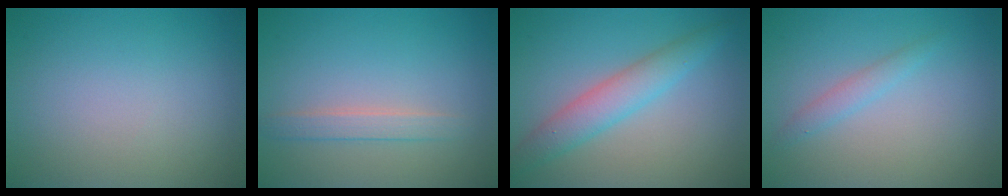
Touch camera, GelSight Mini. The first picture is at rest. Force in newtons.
{"total": 1.8, "press": 1.8, "slide": 0.2}
{"total": 3.6, "press": 3.6, "slide": 0.0}
{"total": 1.4, "press": 1.4, "slide": 0.1}